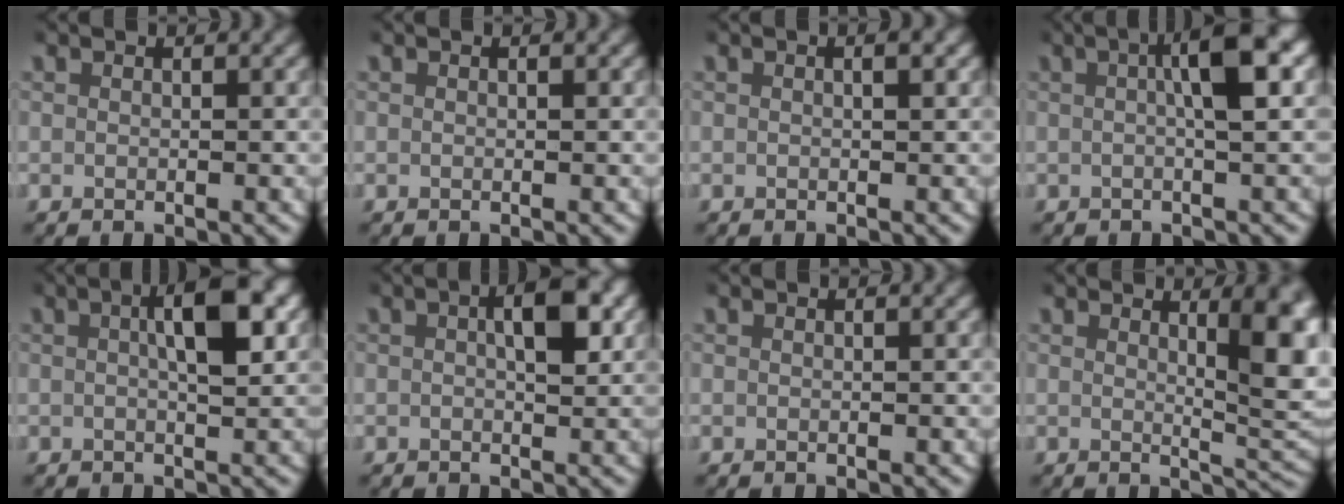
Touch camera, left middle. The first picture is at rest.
{"total": 0.0}
{"total": 0.7, "force": [0.2, 0.1, 0.7], "torque": [-0.011, 0.001, 0.004]}
{"total": 5.3, "force": [0.8, 0.9, 5.1], "torque": [-0.076, 0.020, 0.004]}
{"total": 5.5, "force": [1.0, 1.5, 5.2], "torque": [-0.074, 0.016, 0.006]}
{"total": 4.1, "force": [0.7, 1.5, 3.7], "torque": [-0.053, 0.009, 0.006]}
{"total": 0.0}
{"total": 5.9, "force": [1.6, 1.3, 5.5], "torque": [-0.061, -0.010, 0.028]}